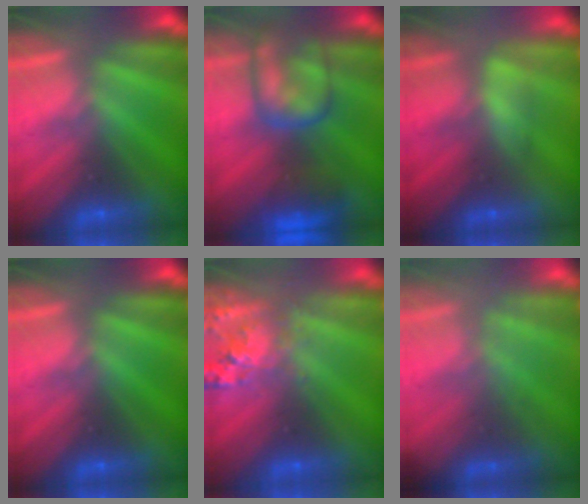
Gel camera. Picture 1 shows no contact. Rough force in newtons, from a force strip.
{"total": 7.6}
{"total": 2.5}
{"total": 0.0}
{"total": 2.6}
{"total": 2.7}